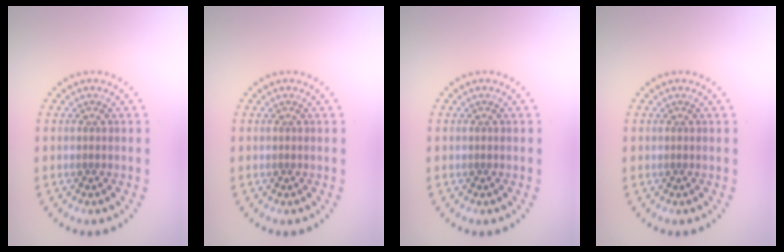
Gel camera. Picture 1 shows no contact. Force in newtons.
{"total": 0.0}
{"total": 0.0}
{"total": 0.0}